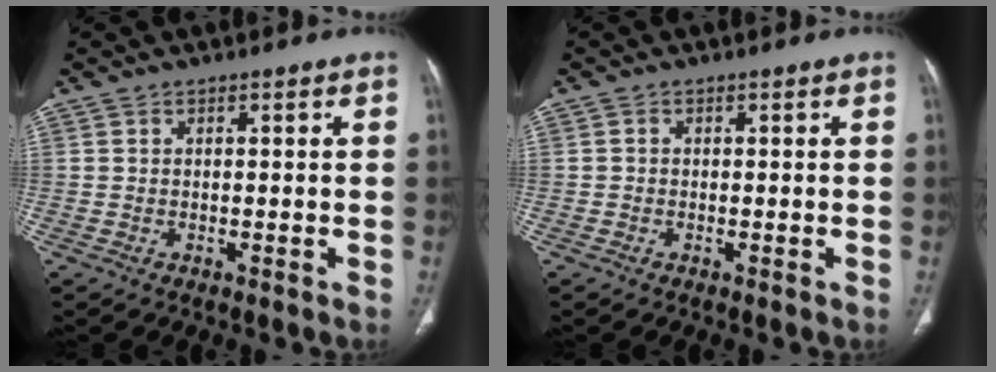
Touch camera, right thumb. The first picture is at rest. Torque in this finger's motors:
{"motor_torque": [-0.39, 0.13, -0.11, -0.33, 0.04]}